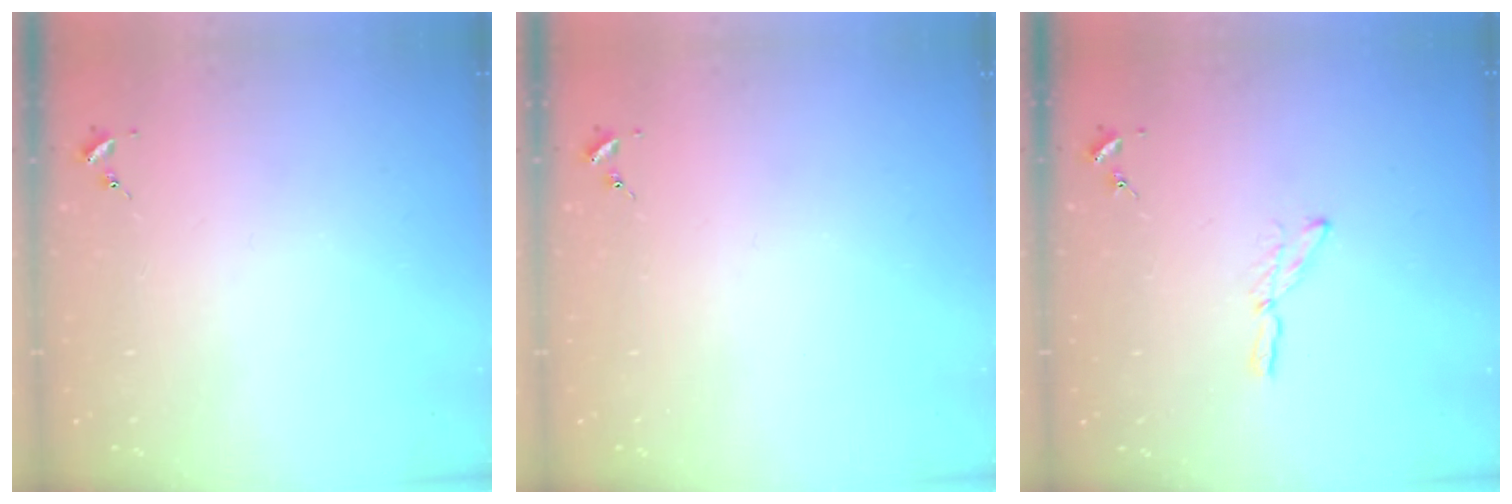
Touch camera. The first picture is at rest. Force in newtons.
{"total": 0.0}
{"total": 4.5, "press": 4.5, "slide": 0.3}